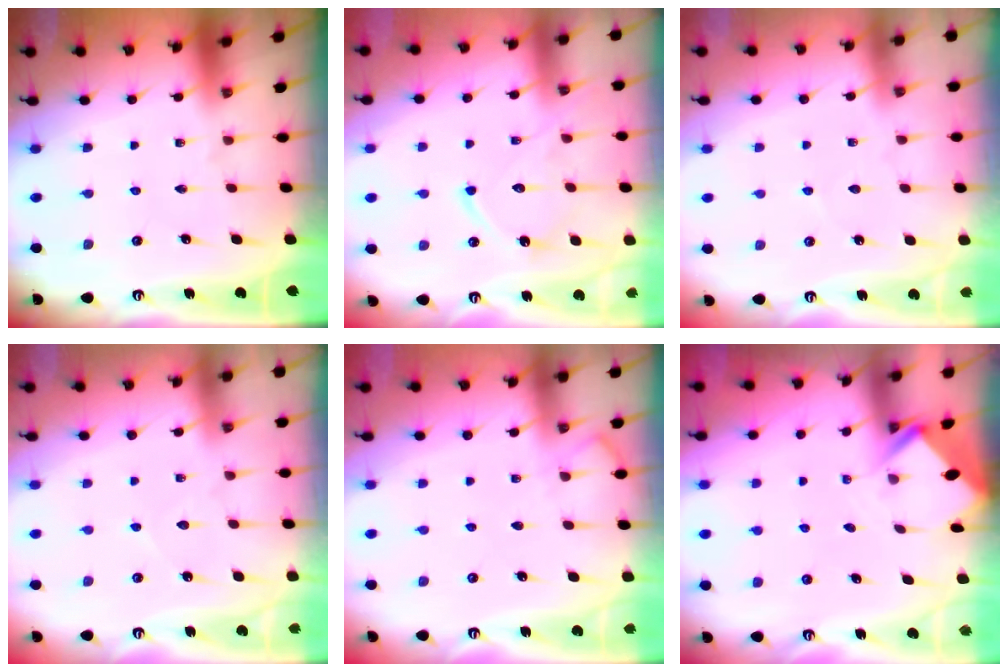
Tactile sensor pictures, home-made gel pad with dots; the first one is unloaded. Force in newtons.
{"total": 12.5, "press": 12.4, "slide": 1.1}
{"total": 2.4, "press": 2.4, "slide": 0.3}
{"total": 4.3, "press": 4.2, "slide": 0.6}
{"total": 4.5, "press": 4.4, "slide": 0.6}
{"total": 2.7, "press": 2.7, "slide": 0.2}